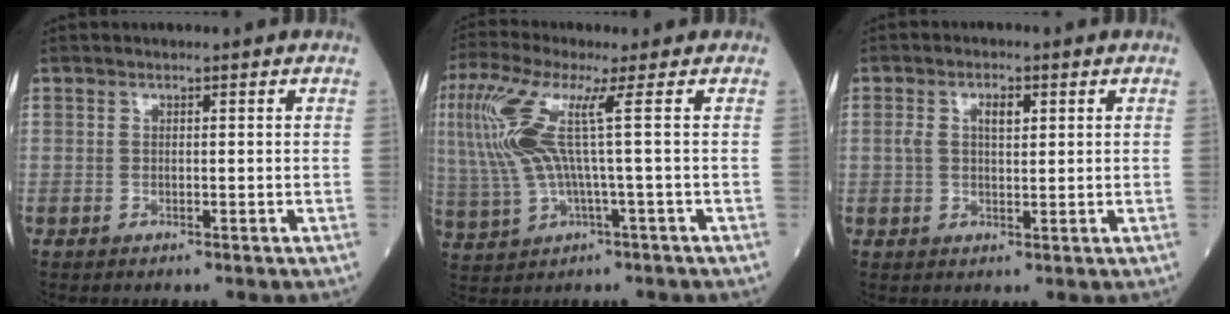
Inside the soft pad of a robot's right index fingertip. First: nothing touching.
{"total": 11.7, "force": [2.7, 0.5, 11.4], "torque": [-0.271, 0.014, 0.056]}
{"total": 3.7, "force": [1.2, 1.5, 3.2], "torque": [-0.065, 0.010, 0.021]}